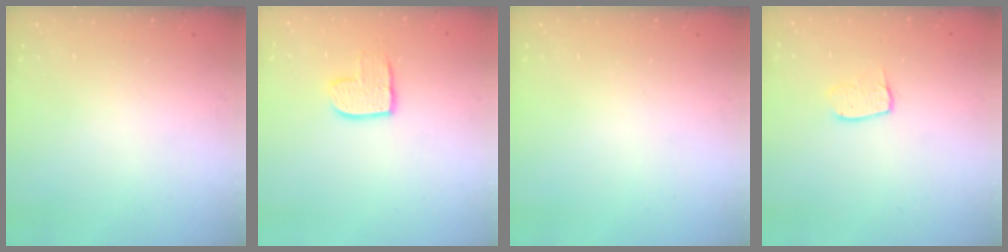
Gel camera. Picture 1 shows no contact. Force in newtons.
{"total": 8.5, "press": 8.4, "slide": 0.5}
{"total": 0.0}
{"total": 4.2, "press": 4.2, "slide": 0.4}